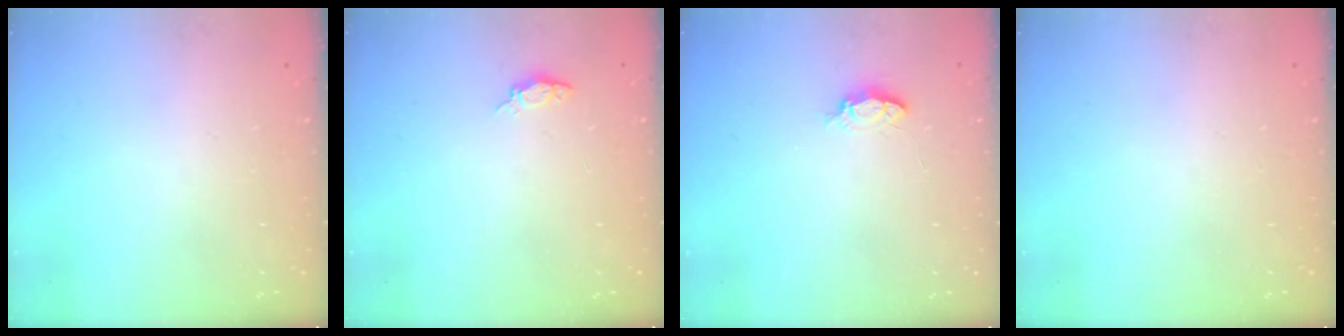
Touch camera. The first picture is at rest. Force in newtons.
{"total": 4.0, "press": 3.8, "slide": 1.2}
{"total": 4.6, "press": 4.6, "slide": 0.5}
{"total": 0.0}